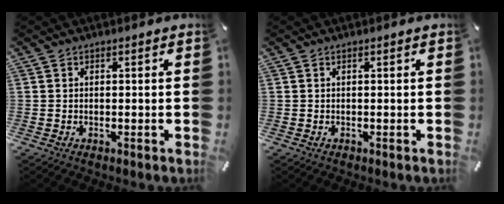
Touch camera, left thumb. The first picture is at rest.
{"total": 0.0}